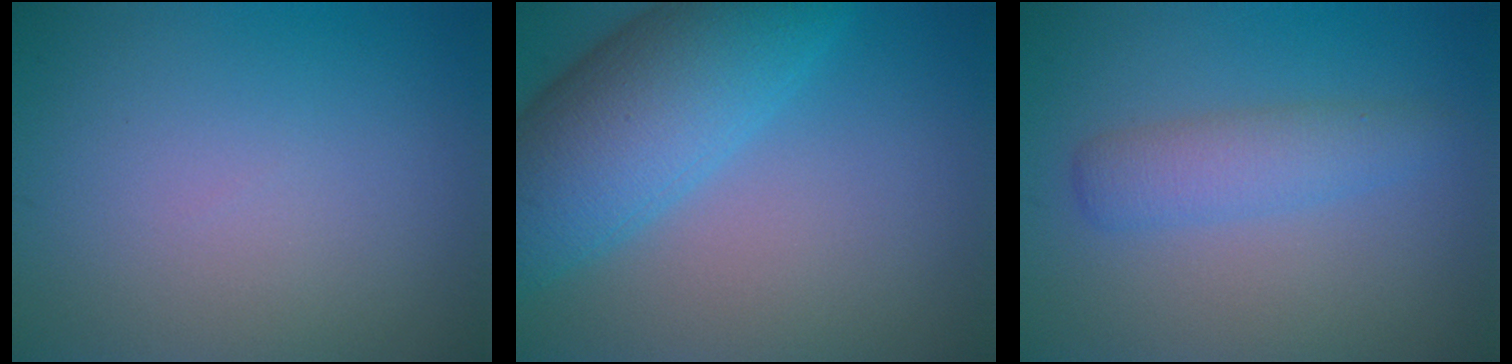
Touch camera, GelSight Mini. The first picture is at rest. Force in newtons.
{"total": 9.6, "press": 9.6, "slide": 0.3}
{"total": 2.9, "press": 2.9, "slide": 0.1}